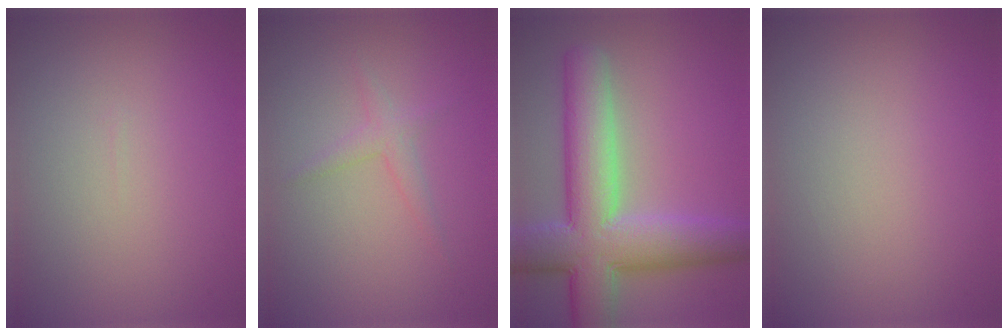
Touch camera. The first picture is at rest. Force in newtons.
{"total": 1.4, "press": 1.4, "slide": 0.0}
{"total": 10.0, "press": 10.0, "slide": 0.5}
{"total": 0.0}